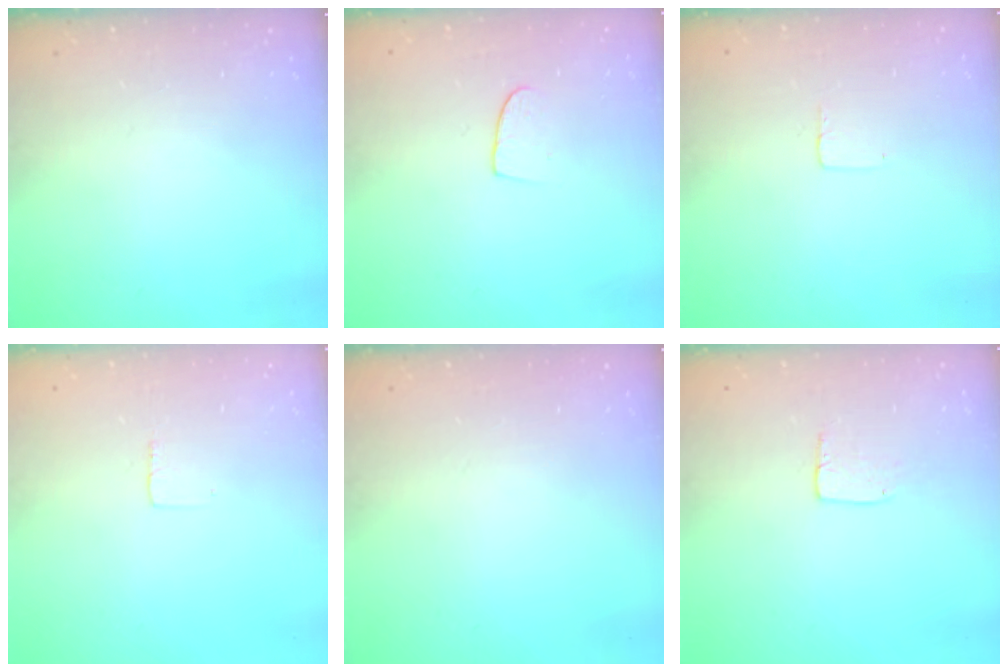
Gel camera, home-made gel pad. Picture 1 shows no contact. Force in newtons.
{"total": 6.3, "press": 6.3, "slide": 0.5}
{"total": 2.5, "press": 2.5, "slide": 0.1}
{"total": 2.3, "press": 2.3, "slide": 0.1}
{"total": 0.0}
{"total": 5.6, "press": 5.6, "slide": 0.2}